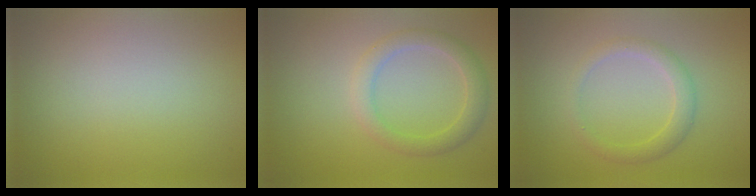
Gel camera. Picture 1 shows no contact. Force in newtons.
{"total": 2.7, "press": 2.7, "slide": 0.1}
{"total": 2.1, "press": 2.1, "slide": 0.1}